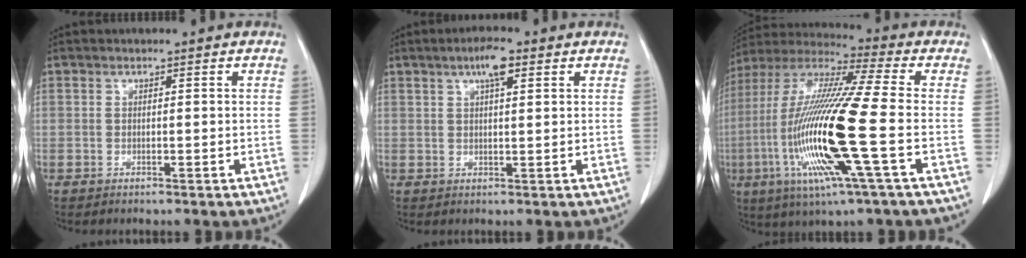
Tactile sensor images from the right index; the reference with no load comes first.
{"total": 4.1, "force": [2.2, 0.8, 3.4], "torque": [-0.063, 0.006, 0.036]}
{"total": 20.4, "force": [-4.5, 0.6, 19.9], "torque": [-0.426, -0.019, -0.095]}